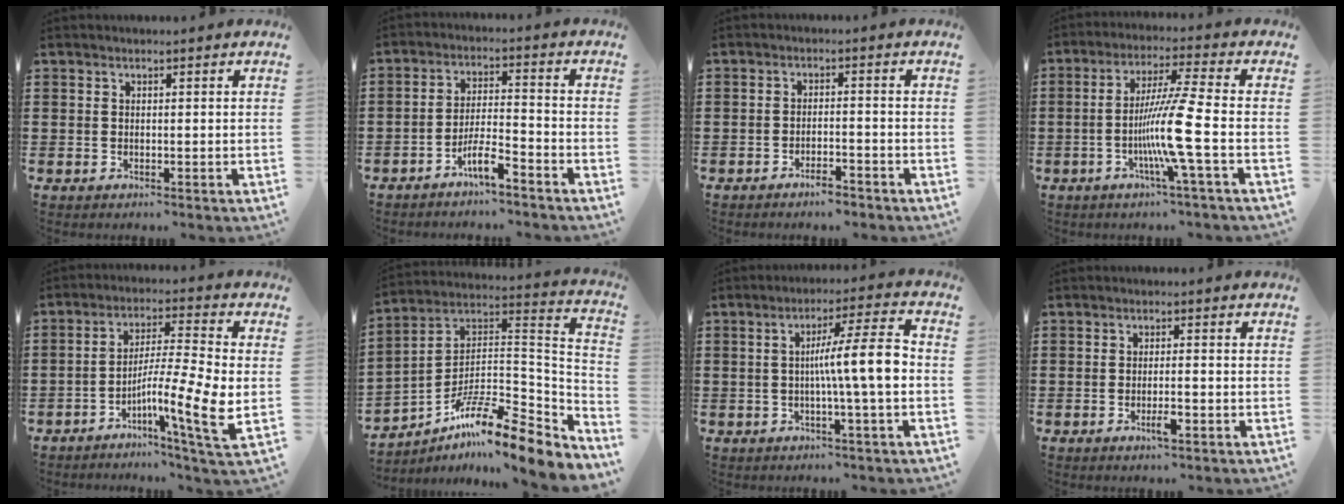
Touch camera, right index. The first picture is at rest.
{"total": 5.8, "force": [-4.4, 0.7, 3.7], "torque": [-0.084, -0.004, -0.086]}
{"total": 2.8, "force": [-2.5, 0.3, 1.3], "torque": [-0.023, 0.004, -0.048]}
{"total": 10.3, "force": [-2.9, -0.9, 9.9], "torque": [-0.198, -0.019, -0.065]}
{"total": 10.3, "force": [-3.8, 0.2, 9.6], "torque": [-0.182, -0.014, -0.075]}
{"total": 11.7, "force": [-9.4, 1.3, 6.9], "torque": [-0.122, 0.008, -0.185]}
{"total": 8.8, "force": [-0.5, 0.3, 8.8], "torque": [-0.150, -0.002, -0.017]}
{"total": 2.8, "force": [-1.3, 0.4, 2.4], "torque": [-0.048, -0.003, -0.025]}